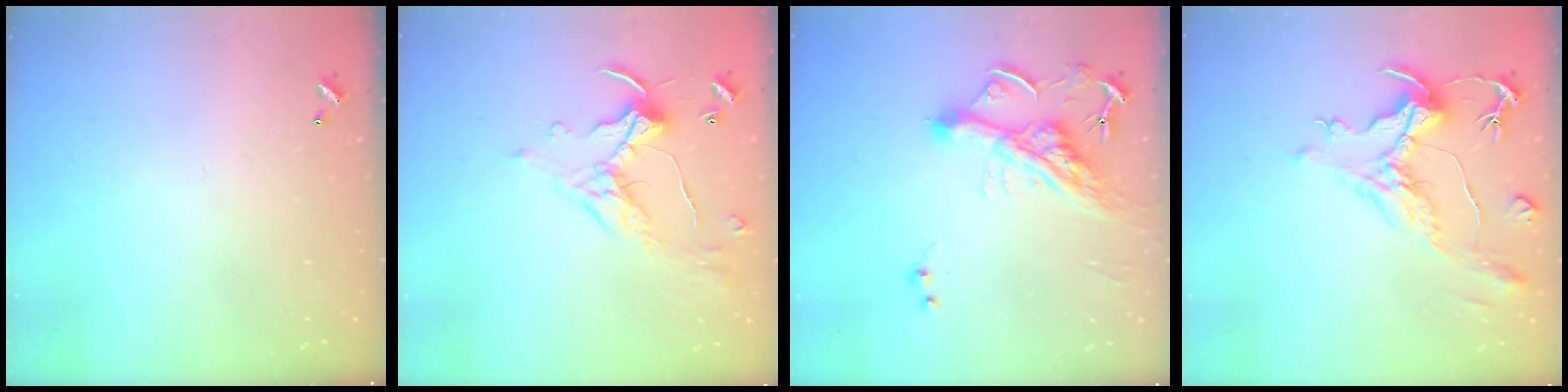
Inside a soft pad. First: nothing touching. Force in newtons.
{"total": 1.1, "press": 1.1, "slide": 0.1}
{"total": 9.2, "press": 9.2, "slide": 1.3}
{"total": 1.6, "press": 0.0, "slide": 1.6}